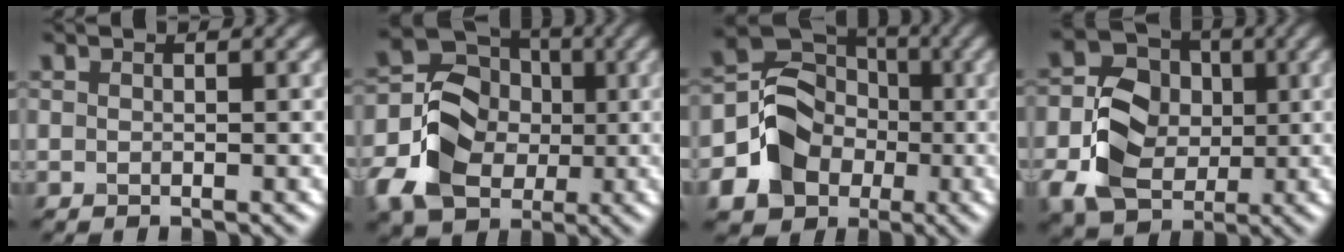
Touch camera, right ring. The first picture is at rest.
{"total": 9.4, "force": [-2.1, 7.8, 4.7], "torque": [-0.084, -0.013, -0.053]}
{"total": 8.7, "force": [-2.6, 7.6, 3.2], "torque": [-0.037, -0.008, -0.065]}
{"total": 7.5, "force": [-1.2, 6.1, 4.2], "torque": [-0.087, -0.003, -0.030]}